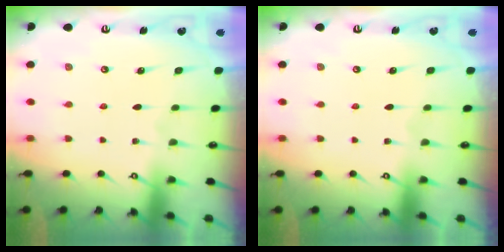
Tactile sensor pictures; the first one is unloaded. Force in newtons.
{"total": 0.0}